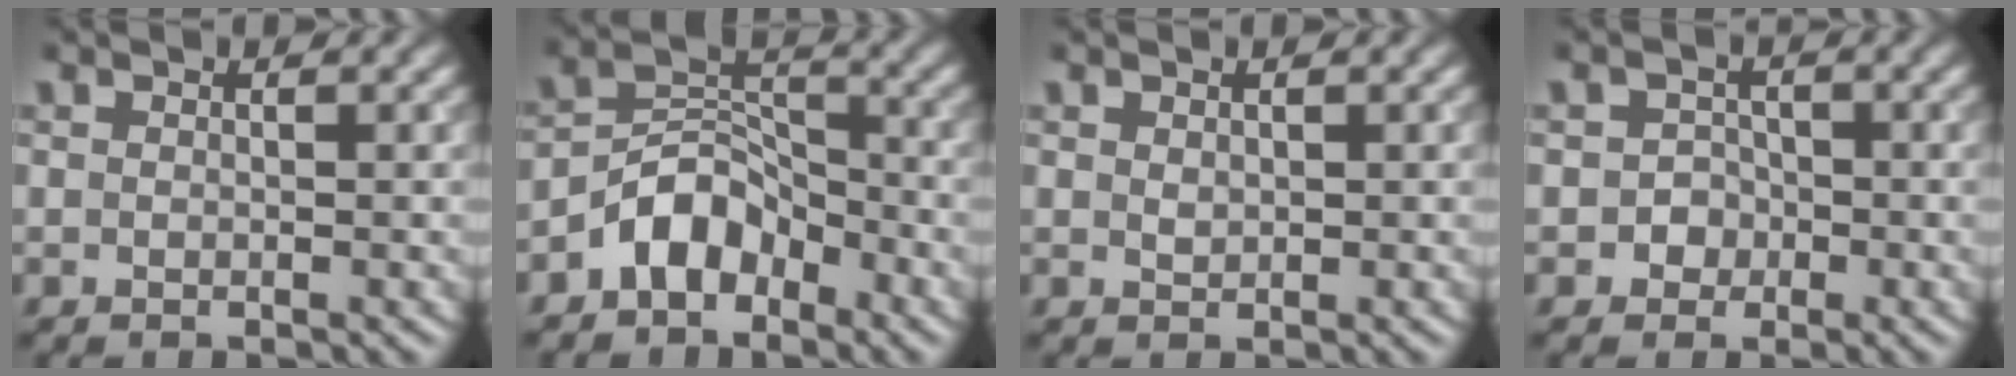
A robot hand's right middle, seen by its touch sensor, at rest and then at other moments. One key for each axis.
{"total": 4.3, "fx": -2.9, "fy": 2.6, "fz": 1.9, "tx": -0.027, "ty": 0.013, "tz": -0.063}
{"total": 0.7, "fx": 0.3, "fy": 0.5, "fz": 0.4, "tx": -0.008, "ty": -0.002, "tz": 0.008}
{"total": 1.7, "fx": -0.4, "fy": 1.6, "fz": 0.2, "tx": 0.019, "ty": 0.002, "tz": -0.014}